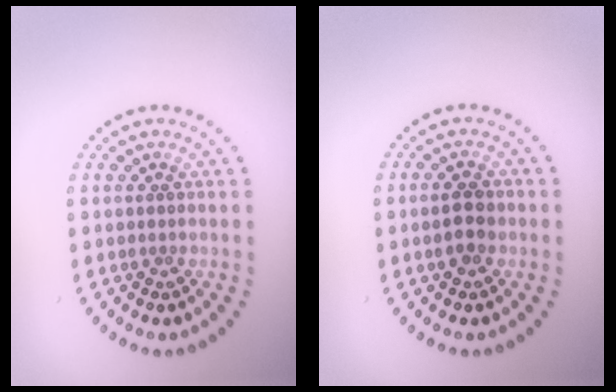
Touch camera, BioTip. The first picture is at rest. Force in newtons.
{"total": 2.2, "press": 2.2, "slide": 0.2}